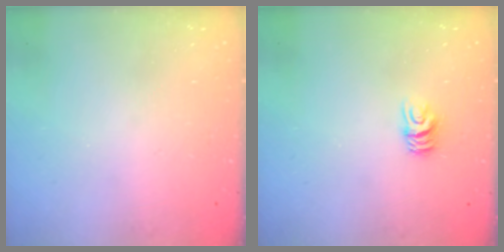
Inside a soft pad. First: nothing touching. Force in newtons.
{"total": 6.9, "press": 6.9, "slide": 0.6}